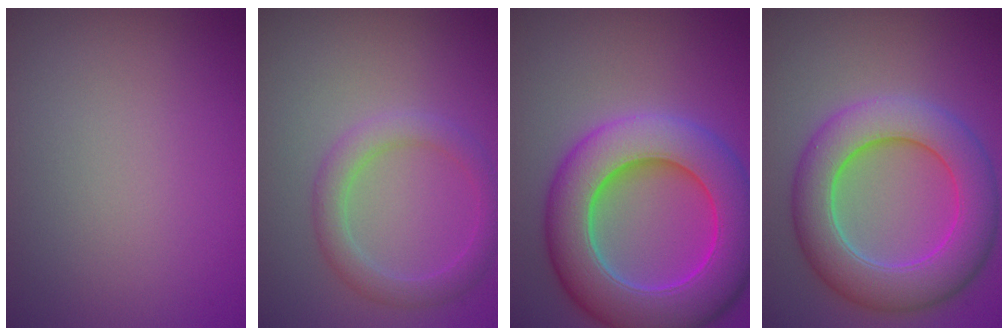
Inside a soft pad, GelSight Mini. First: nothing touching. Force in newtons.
{"total": 2.8, "press": 2.8, "slide": 0.0}
{"total": 10.9, "press": 10.9, "slide": 0.4}
{"total": 8.4, "press": 8.4, "slide": 0.5}